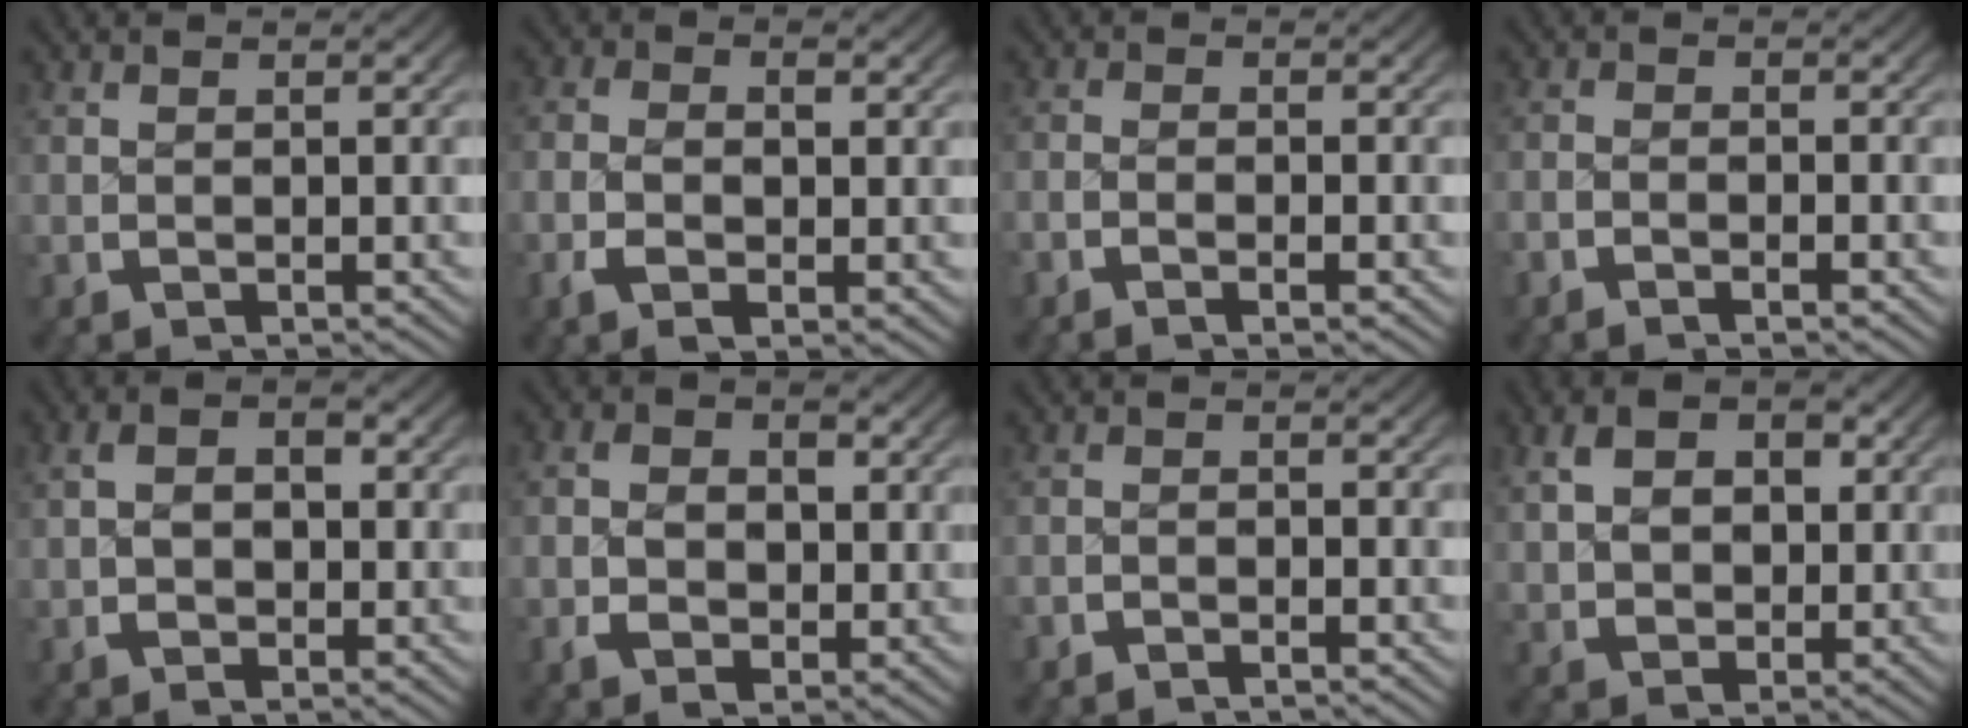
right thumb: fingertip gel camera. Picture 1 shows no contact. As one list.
[{"total": 2.9, "force": [-0.7, 1.3, 2.4], "torque": [-0.048, -0.003, -0.012]}, {"total": 1.5, "force": [-0.9, 0.3, 1.1], "torque": [-0.021, 0.003, -0.023]}, {"total": 1.4, "force": [-1.2, 0.4, 0.7], "torque": [-0.007, 0.005, -0.029]}, {"total": 3.1, "force": [0.1, 1.9, 2.5], "torque": [-0.037, 0.002, -0.002]}, {"total": 3.9, "force": [-0.1, 2.7, 2.8], "torque": [-0.047, -0.012, 0.003]}, {"total": 1.3, "force": [-1.3, 0.4, -0.1], "torque": [0.009, 0.005, -0.033]}, {"total": 4.9, "force": [1.5, 3.4, 3.3], "torque": [-0.056, -0.010, 0.035]}]